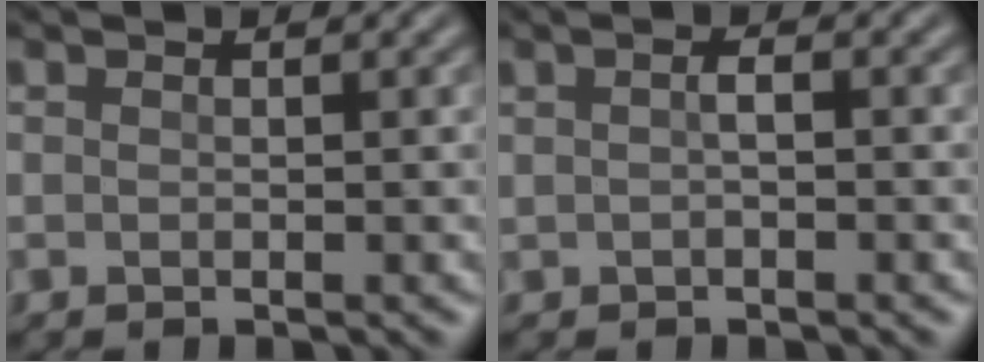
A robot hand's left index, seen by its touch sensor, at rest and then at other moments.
{"total": 0.9, "force": [-0.2, 0.3, 0.9], "torque": [-0.023, 0.003, -0.004]}